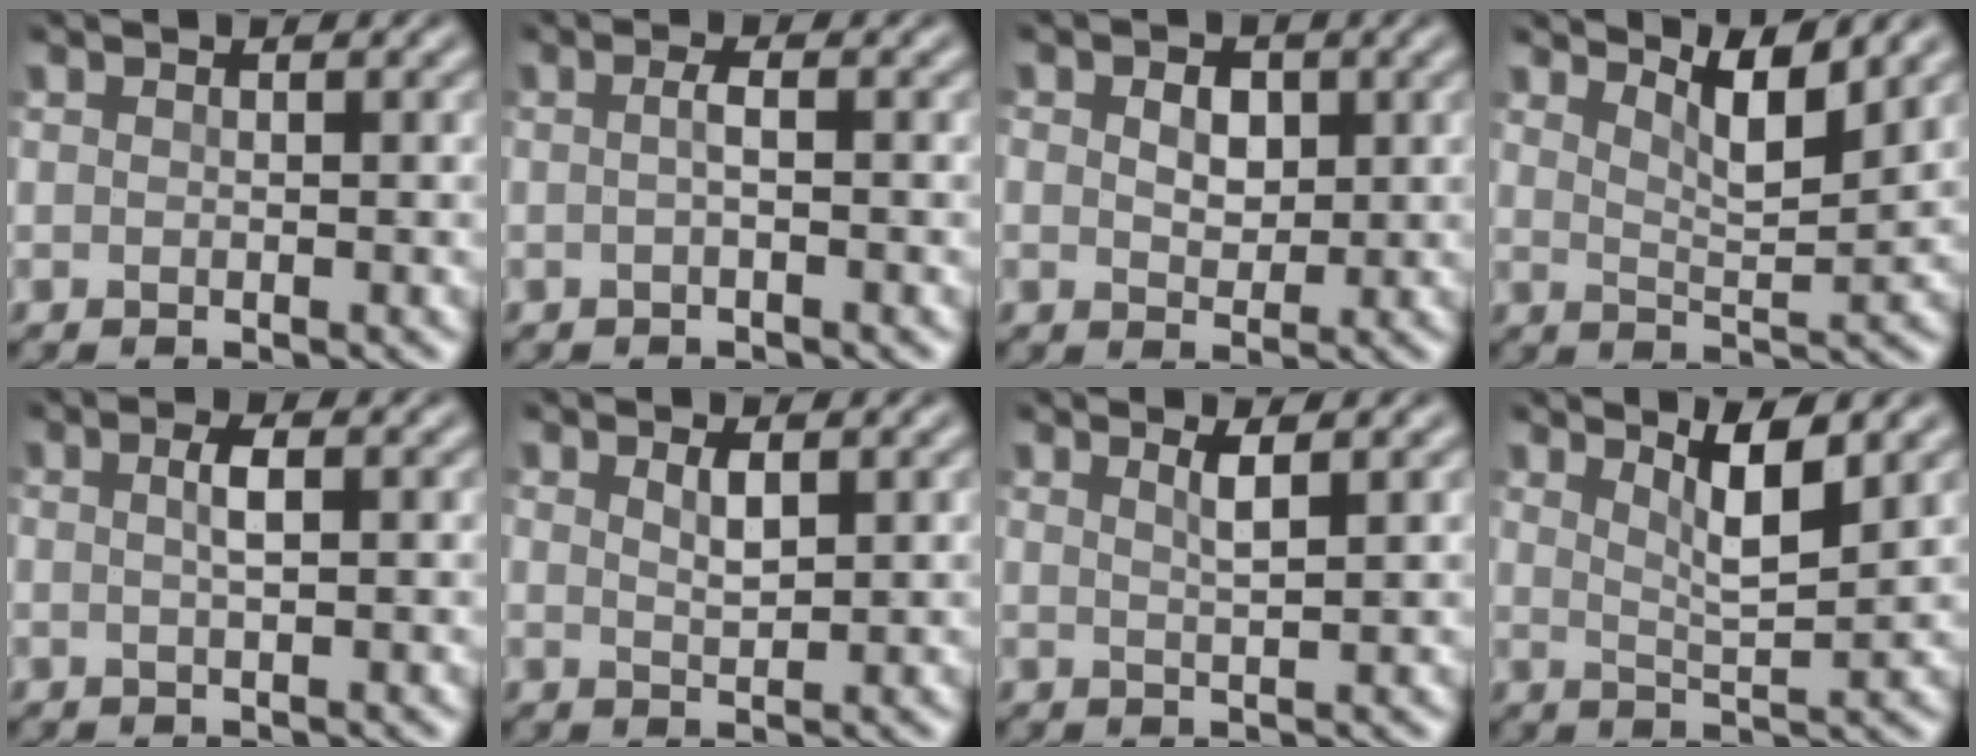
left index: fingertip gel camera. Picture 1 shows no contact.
{"total": 1.1, "force": [-0.5, 0.2, 0.9], "torque": [-0.021, 0.003, -0.009]}
{"total": 2.4, "force": [0.3, 1.8, 1.5], "torque": [-0.033, -0.003, 0.003]}
{"total": 3.9, "force": [2.7, 0.9, 2.6], "torque": [-0.046, -0.006, 0.046]}
{"total": 1.5, "force": [0.0, 0.4, 1.5], "torque": [-0.029, 0.002, -0.001]}
{"total": 1.1, "force": [0.5, 0.3, 0.9], "torque": [-0.021, -0.003, 0.011]}
{"total": 1.7, "force": [0.6, 0.4, 1.5], "torque": [-0.019, 0.000, 0.008]}
{"total": 3.5, "force": [1.9, 0.8, 2.9], "torque": [-0.047, -0.007, 0.033]}